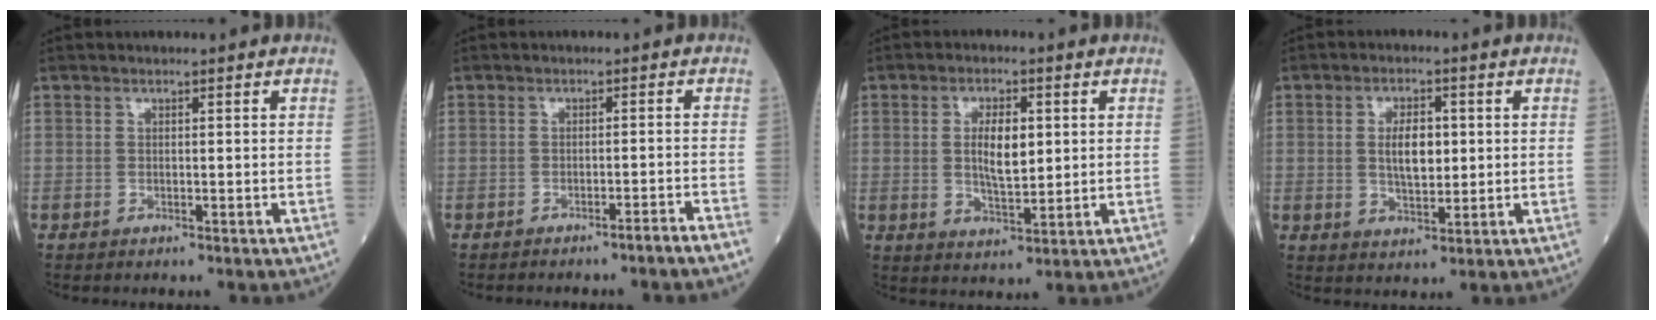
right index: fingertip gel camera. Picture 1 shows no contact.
{"total": 3.3, "force": [-2.8, -1.0, 1.5], "torque": [-0.014, 0.004, -0.039]}
{"total": 6.3, "force": [1.0, 2.3, 5.8], "torque": [-0.103, -0.001, 0.020]}
{"total": 5.7, "force": [0.7, 2.6, 5.0], "torque": [-0.091, 0.003, 0.015]}